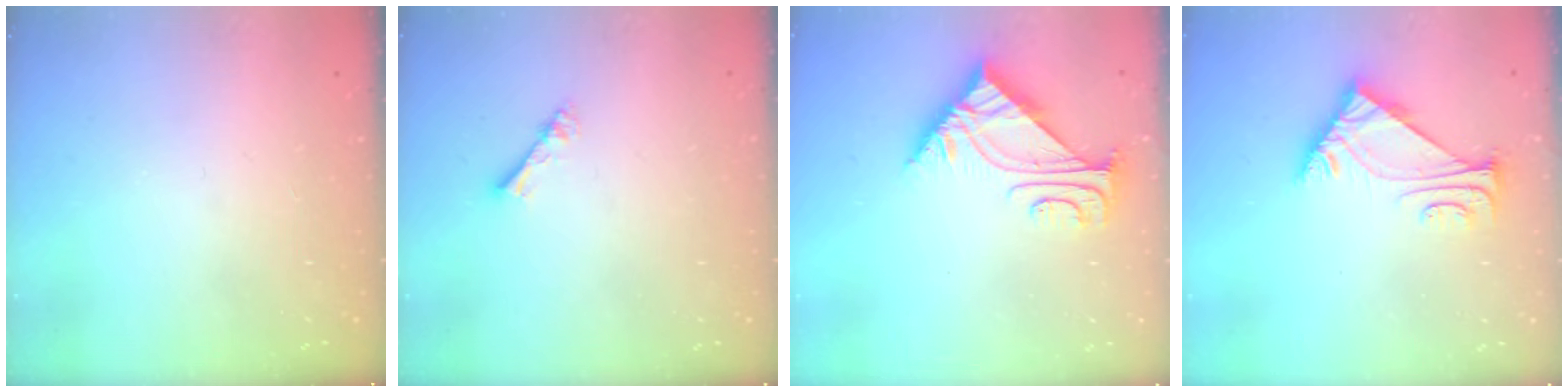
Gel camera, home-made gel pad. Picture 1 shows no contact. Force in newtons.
{"total": 2.3, "press": 2.3, "slide": 0.3}
{"total": 5.2, "press": 5.2, "slide": 0.8}
{"total": 5.7, "press": 5.7, "slide": 1.0}